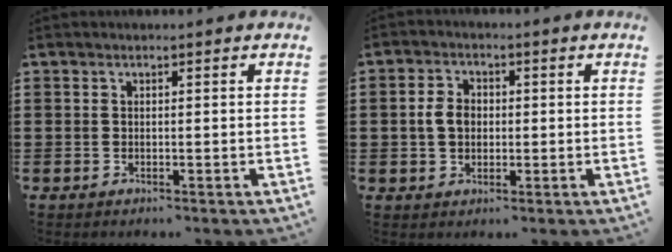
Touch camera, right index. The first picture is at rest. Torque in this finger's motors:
{"motor_torque": [0.09, -0.01, 0.43, 0.10]}